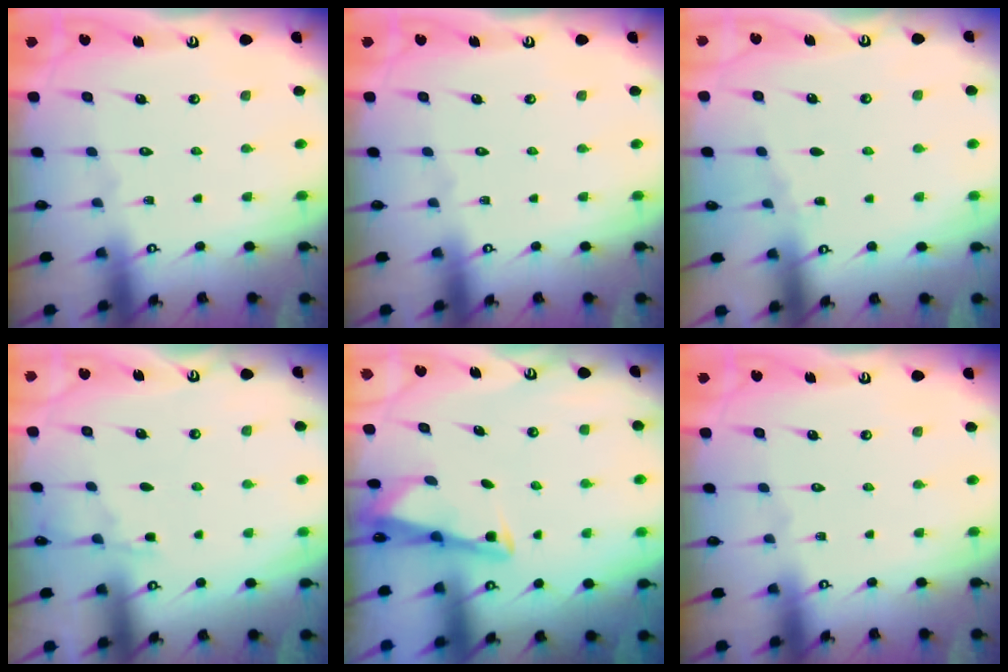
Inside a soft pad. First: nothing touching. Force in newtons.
{"total": 0.0}
{"total": 2.7, "press": 2.7, "slide": 0.4}
{"total": 2.9, "press": 2.9, "slide": 0.4}
{"total": 2.8, "press": 2.8, "slide": 0.3}
{"total": 0.0}